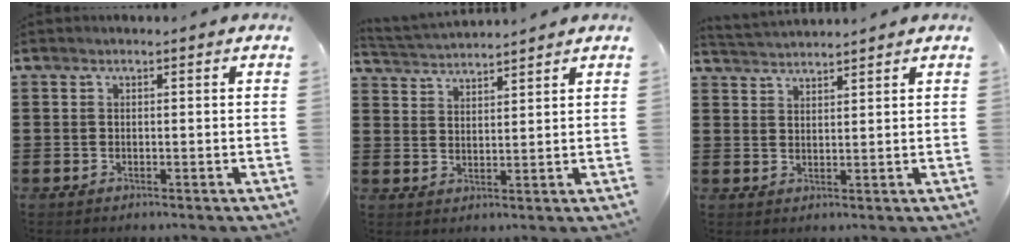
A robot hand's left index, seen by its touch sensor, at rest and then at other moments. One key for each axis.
{"total": 2.6, "fx": 2.6, "fy": -0.1, "fz": -0.2, "tx": -0.009, "ty": -0.012, "tz": 0.045}
{"total": 2.2, "fx": 2.2, "fy": -0.2, "fz": -0.3, "tx": -0.002, "ty": -0.007, "tz": 0.042}